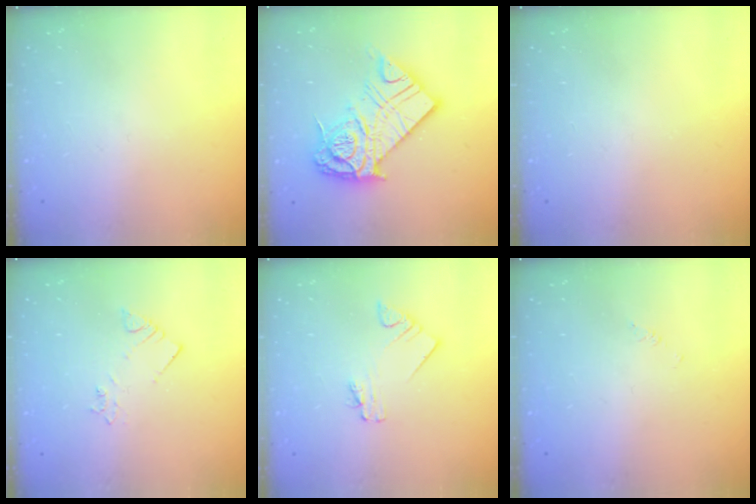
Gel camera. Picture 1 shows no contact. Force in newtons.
{"total": 20.3, "press": 20.1, "slide": 2.2}
{"total": 0.0}
{"total": 2.1, "press": 2.1, "slide": 0.4}
{"total": 1.9, "press": 1.9, "slide": 0.1}
{"total": 1.7, "press": 1.7, "slide": 0.3}